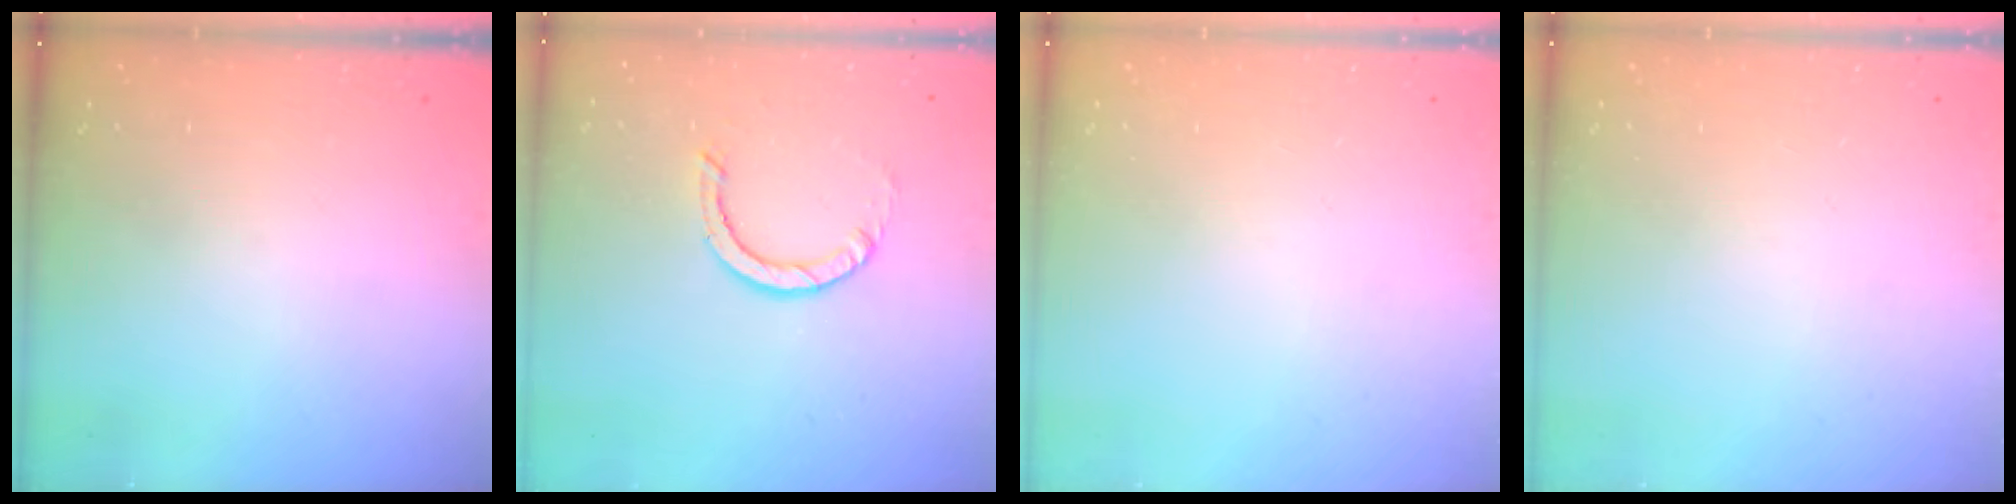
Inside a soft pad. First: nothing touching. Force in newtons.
{"total": 3.8, "press": 3.8, "slide": 0.4}
{"total": 0.0}
{"total": 0.0}